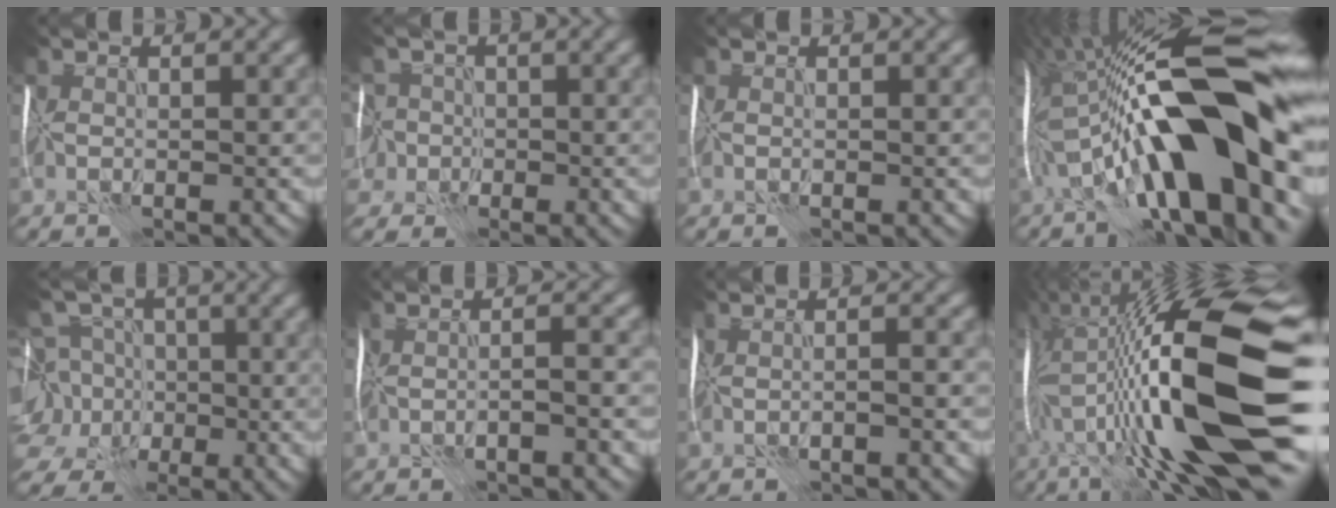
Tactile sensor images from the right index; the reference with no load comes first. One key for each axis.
{"total": 8.3, "fx": -2.6, "fy": 6.7, "fz": 4.1, "tx": -0.067, "ty": 0.001, "tz": -0.068}
{"total": 0.0}
{"total": 20.4, "fx": -2.8, "fy": 6.3, "fz": 19.1, "tx": -0.329, "ty": 0.024, "tz": -0.056}
{"total": 12.4, "fx": -1.2, "fy": 10.9, "fz": 5.8, "tx": -0.125, "ty": 0.017, "tz": -0.051}
{"total": 2.7, "fx": -1.5, "fy": 0.4, "fz": 2.2, "tx": -0.033, "ty": 0.004, "tz": -0.025}
{"total": 2.0, "fx": -1.3, "fy": 0.3, "fz": 1.5, "tx": -0.017, "ty": 0.005, "tz": -0.016}
{"total": 19.4, "fx": -0.2, "fy": 4.8, "fz": 18.8, "tx": -0.328, "ty": 0.027, "tz": -0.006}